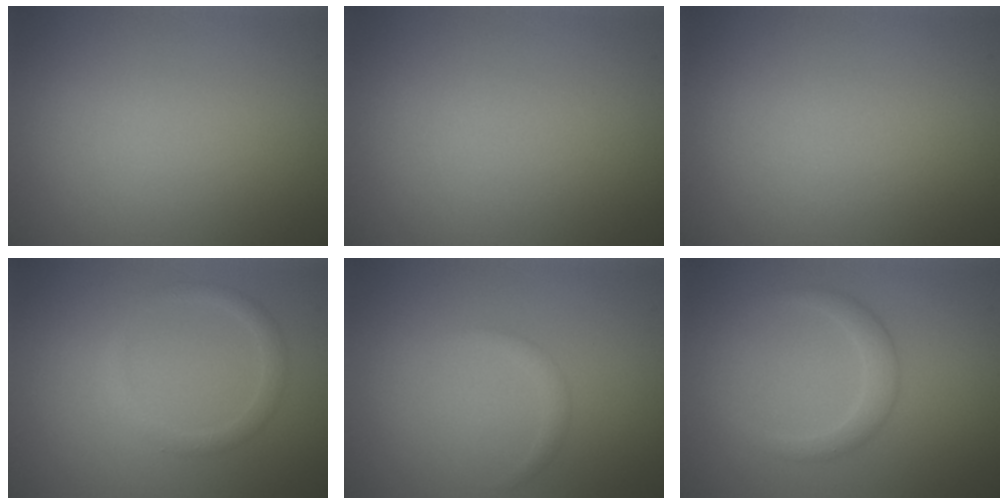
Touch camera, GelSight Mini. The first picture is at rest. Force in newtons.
{"total": 0.0}
{"total": 0.0}
{"total": 1.5, "press": 1.5, "slide": 0.1}
{"total": 0.9, "press": 0.9, "slide": 0.0}
{"total": 1.9, "press": 1.9, "slide": 0.1}